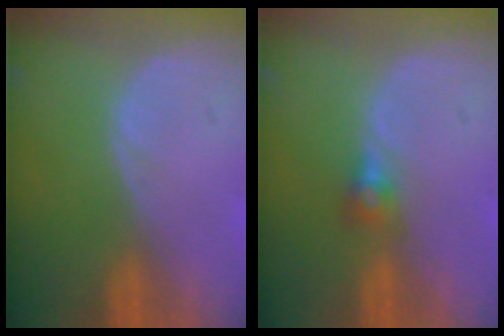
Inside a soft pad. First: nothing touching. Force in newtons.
{"total": 2.7, "press": 2.5, "slide": 0.9}